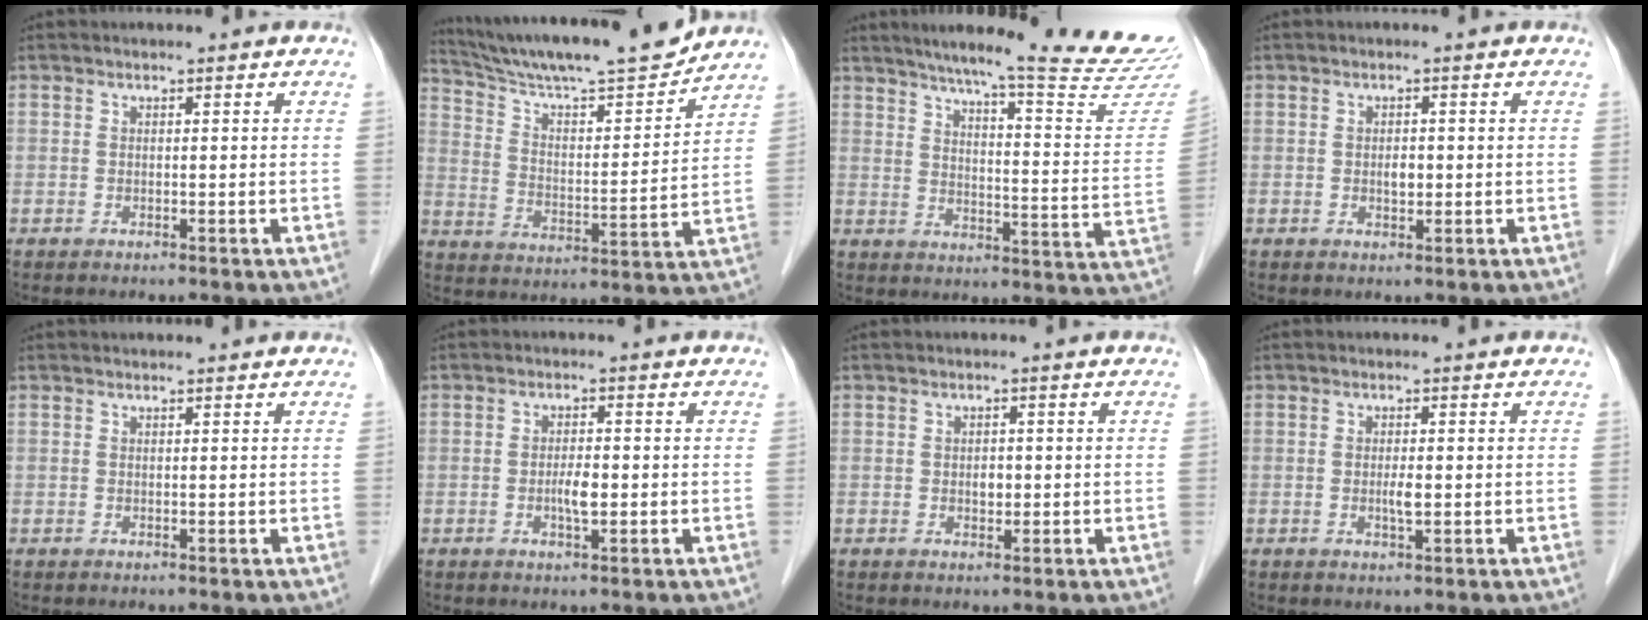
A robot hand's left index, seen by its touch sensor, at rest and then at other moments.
{"total": 17.7, "force": [16.4, 0.5, 6.7], "torque": [-0.121, -0.007, 0.262]}
{"total": 24.2, "force": [21.8, -0.4, 10.5], "torque": [-0.148, -0.088, 0.270]}
{"total": 1.5, "force": [-0.1, 0.9, 1.2], "torque": [-0.022, 0.000, 0.000]}
{"total": 1.9, "force": [1.9, 0.2, 0.4], "torque": [-0.010, 0.018, 0.024]}
{"total": 2.6, "force": [-0.5, 0.6, 2.4], "torque": [-0.047, 0.001, -0.008]}
{"total": 1.4, "force": [-0.1, 0.9, 1.0], "torque": [-0.017, 0.001, 0.001]}
{"total": 1.6, "force": [-0.1, 0.3, 1.6], "torque": [-0.031, -0.002, -0.001]}